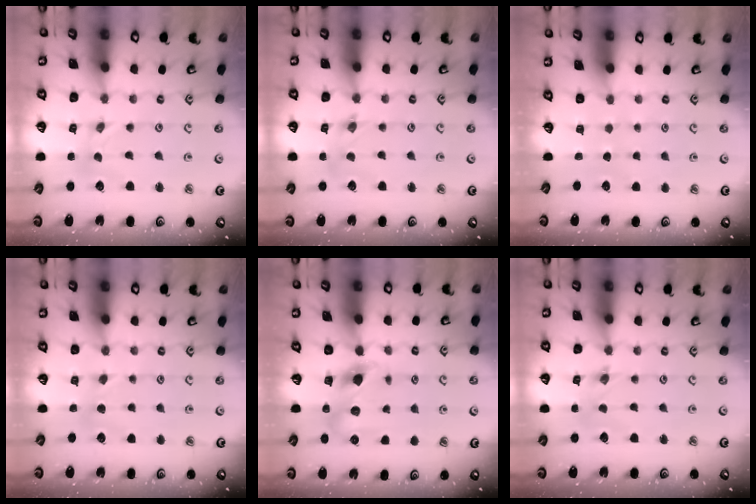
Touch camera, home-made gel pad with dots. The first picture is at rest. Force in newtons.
{"total": 1.3, "press": 1.3, "slide": 0.4}
{"total": 0.6, "press": 0.6, "slide": 0.1}
{"total": 3.0, "press": 3.0, "slide": 0.2}
{"total": 6.1, "press": 6.1, "slide": 0.4}
{"total": 1.5, "press": 1.4, "slide": 0.2}